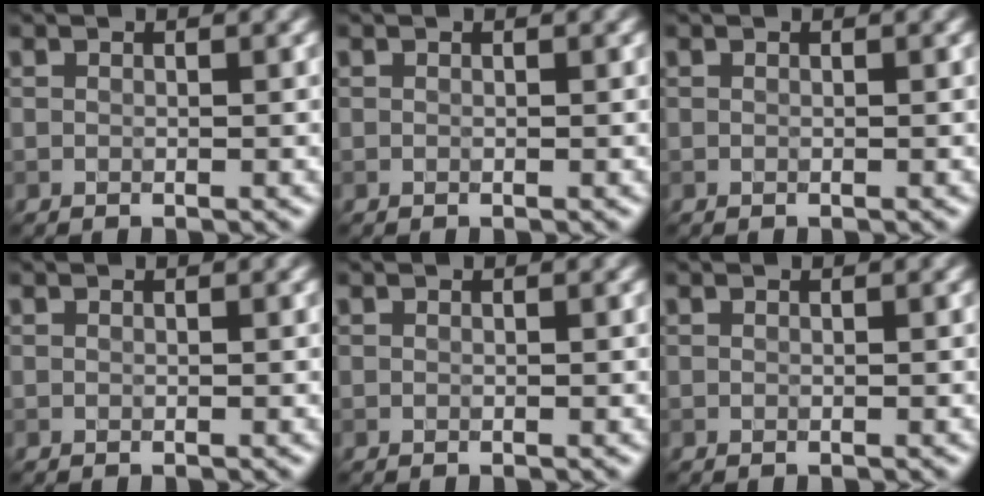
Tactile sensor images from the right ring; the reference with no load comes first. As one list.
[{"total": 0.0}, {"total": 0.0}, {"total": 0.0}, {"total": 0.0}, {"total": 0.0}]